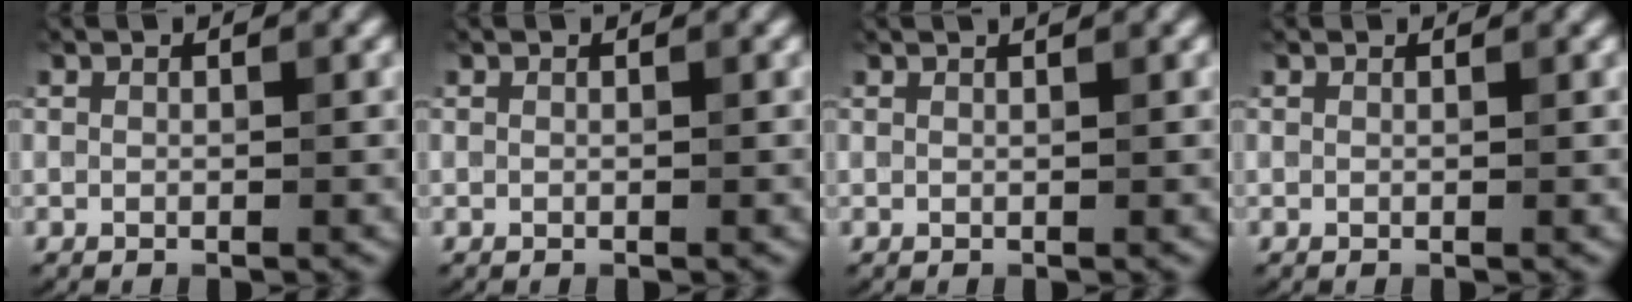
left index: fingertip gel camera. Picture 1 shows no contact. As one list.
[{"total": 0.0}, {"total": 1.0, "force": [0.8, 0.2, 0.5], "torque": [-0.008, -0.003, 0.004]}, {"total": 0.7, "force": [0.7, 0.1, 0.1], "torque": [-0.006, -0.003, 0.009]}]